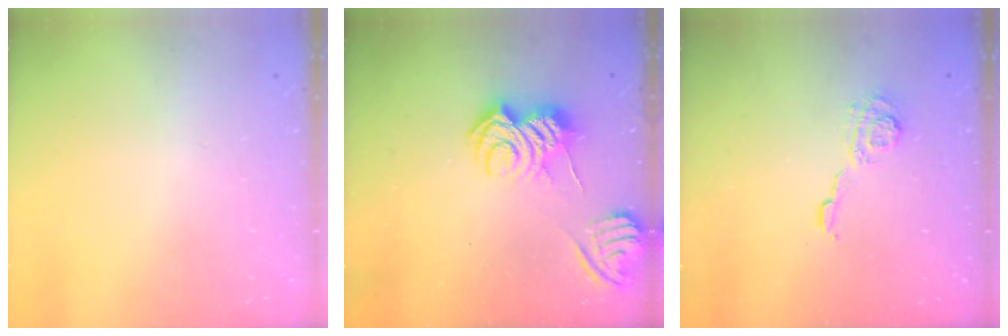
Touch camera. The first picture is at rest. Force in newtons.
{"total": 8.2, "press": 8.2, "slide": 0.9}
{"total": 5.3, "press": 5.2, "slide": 0.8}